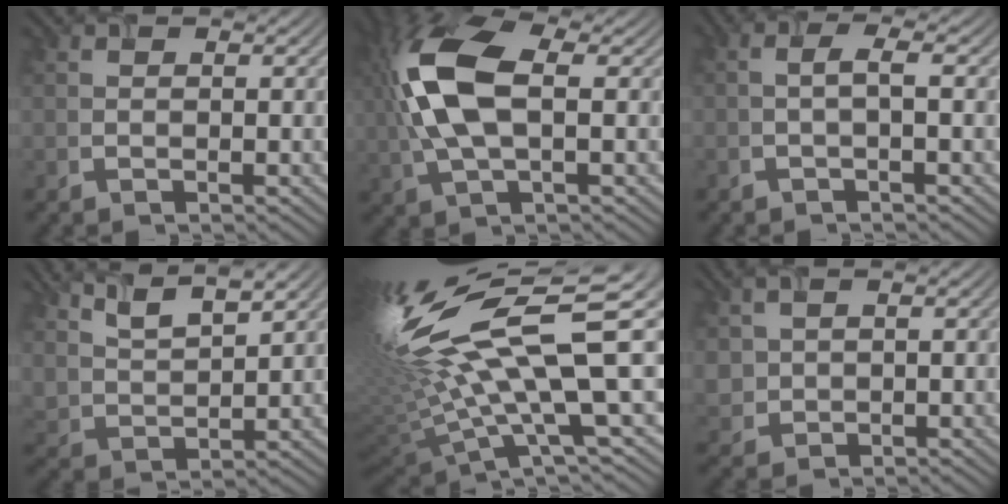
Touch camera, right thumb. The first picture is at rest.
{"total": 11.0, "force": [1.2, 5.4, 9.5], "torque": [-0.238, 0.009, 0.023]}
{"total": 1.4, "force": [-0.5, 0.2, 1.3], "torque": [-0.024, 0.003, -0.013]}
{"total": 6.8, "force": [5.1, 2.0, 4.1], "torque": [-0.104, 0.007, 0.113]}
{"total": 18.6, "force": [2.9, 5.0, 17.7], "torque": [-0.358, -0.016, 0.071]}
{"total": 4.2, "force": [1.4, 2.9, 2.6], "torque": [-0.081, -0.002, 0.035]}